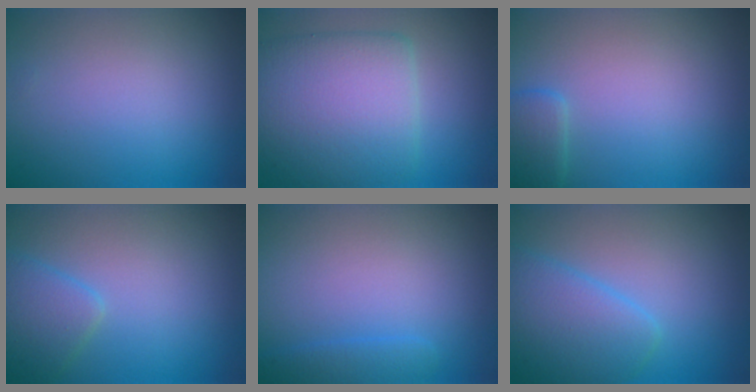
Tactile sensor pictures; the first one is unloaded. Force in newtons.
{"total": 7.8, "press": 7.8, "slide": 0.2}
{"total": 2.0, "press": 2.0, "slide": 0.1}
{"total": 2.7, "press": 2.7, "slide": 0.1}
{"total": 1.5, "press": 1.5, "slide": 0.2}
{"total": 4.7, "press": 4.7, "slide": 0.3}